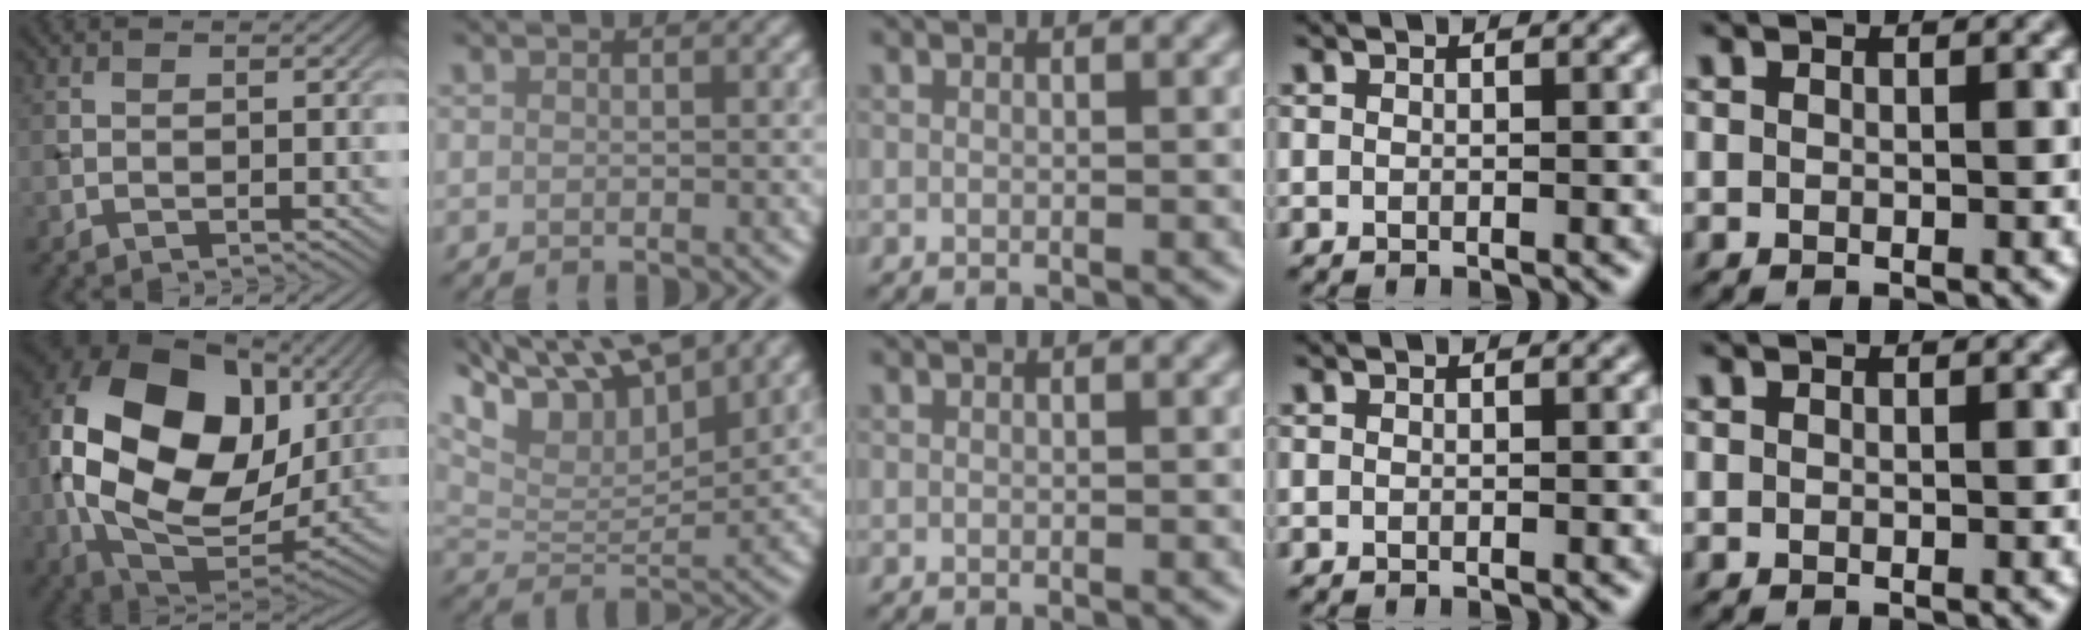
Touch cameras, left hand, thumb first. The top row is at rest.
{"thumb": {"total": 21.7, "force": [3.6, 15.2, 15.1], "torque": [-0.354, -0.005, 0.077]}, "index": {"total": 10.7, "force": [7.8, 3.2, 6.6], "torque": [-0.125, 0.015, 0.136]}}